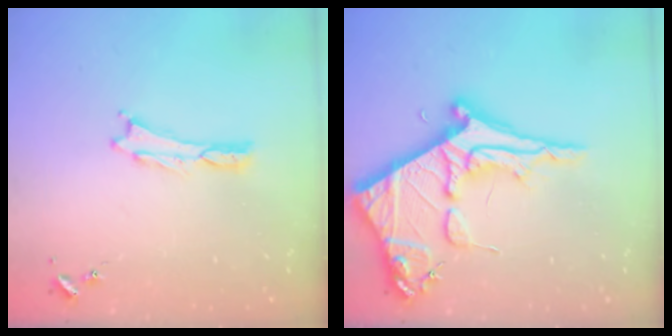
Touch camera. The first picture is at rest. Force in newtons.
{"total": 10.3, "press": 10.2, "slide": 1.1}